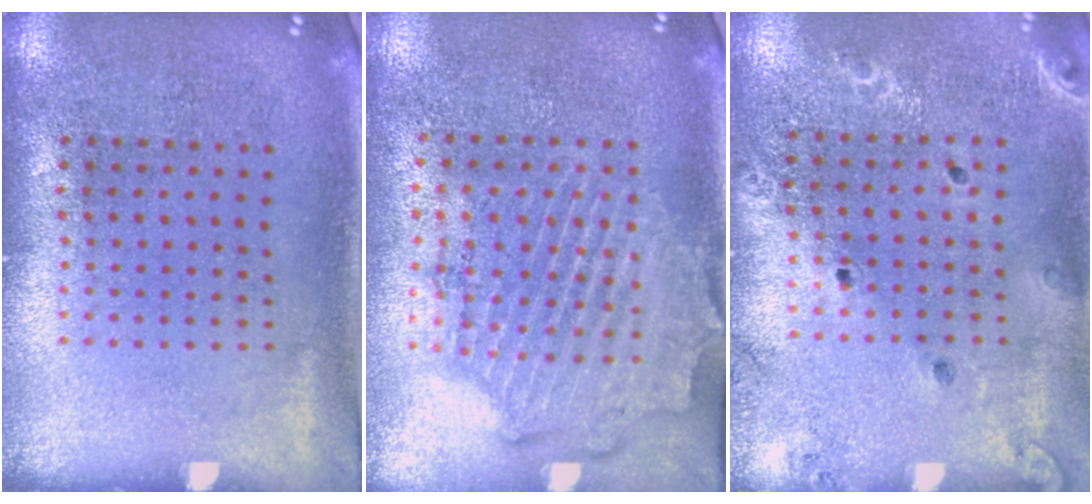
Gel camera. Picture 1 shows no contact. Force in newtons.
{"total": 1.8, "press": 1.7, "slide": 0.6}
{"total": 1.5, "press": 1.5, "slide": 0.1}